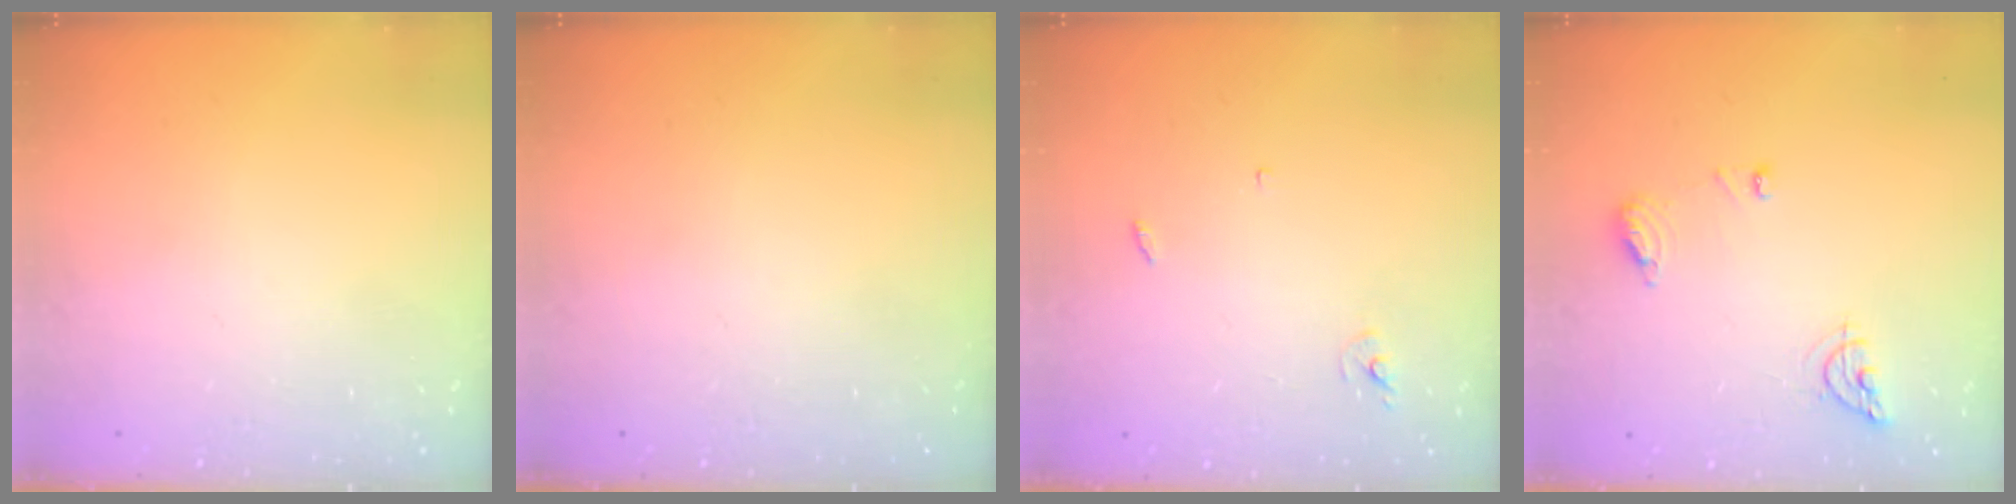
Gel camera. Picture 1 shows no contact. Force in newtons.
{"total": 0.0}
{"total": 2.4, "press": 2.4, "slide": 0.1}
{"total": 8.0, "press": 8.0, "slide": 0.9}